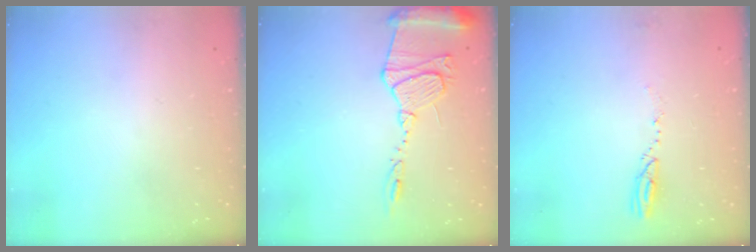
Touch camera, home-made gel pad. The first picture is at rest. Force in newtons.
{"total": 13.7, "press": 13.6, "slide": 1.8}
{"total": 3.7, "press": 3.6, "slide": 0.4}